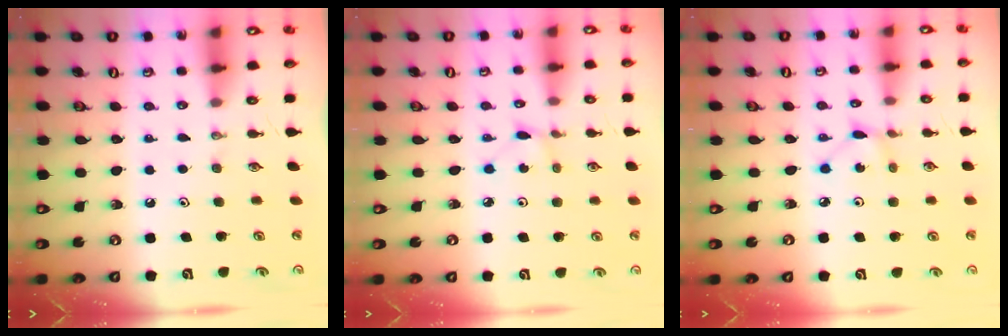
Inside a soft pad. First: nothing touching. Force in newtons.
{"total": 1.3, "press": 1.3, "slide": 0.2}
{"total": 2.0, "press": 2.0, "slide": 0.2}